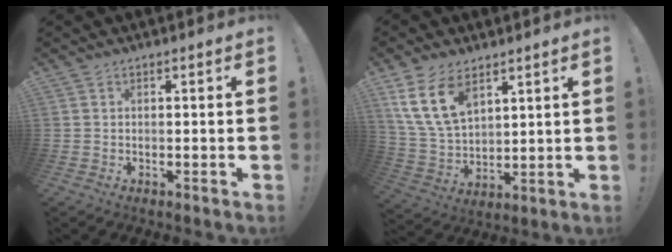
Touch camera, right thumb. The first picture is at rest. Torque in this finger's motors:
{"motor_torque": [-0.25, 0.68, 0.41, 0.04, 0.18]}